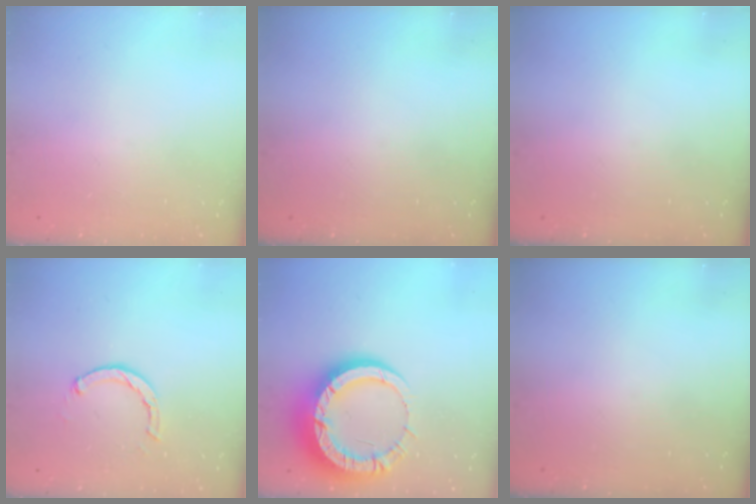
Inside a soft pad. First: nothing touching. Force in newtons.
{"total": 0.0}
{"total": 0.0}
{"total": 2.1, "press": 2.1, "slide": 0.3}
{"total": 16.8, "press": 16.7, "slide": 1.7}
{"total": 0.0}